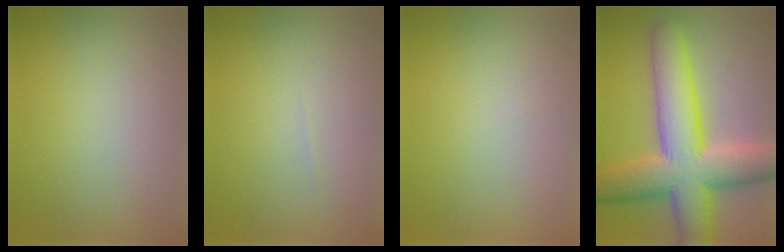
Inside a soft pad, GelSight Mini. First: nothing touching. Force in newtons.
{"total": 0.0}
{"total": 0.0}
{"total": 12.1, "press": 12.1, "slide": 0.4}